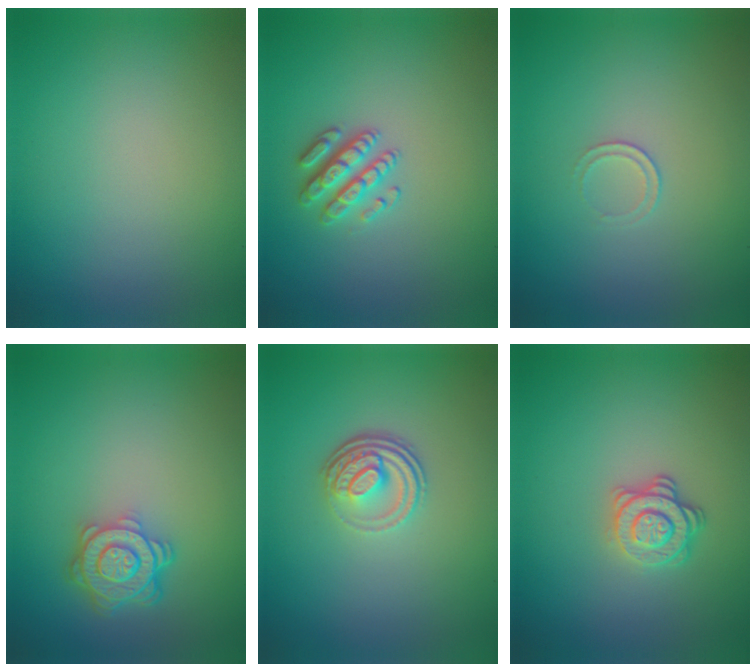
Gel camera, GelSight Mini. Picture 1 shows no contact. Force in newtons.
{"total": 2.6, "press": 2.6, "slide": 0.6}
{"total": 0.7, "press": 0.3, "slide": 0.6}
{"total": 4.7, "press": 3.7, "slide": 3.0}
{"total": 3.8, "press": 2.6, "slide": 2.7}
{"total": 2.8, "press": 2.5, "slide": 1.3}